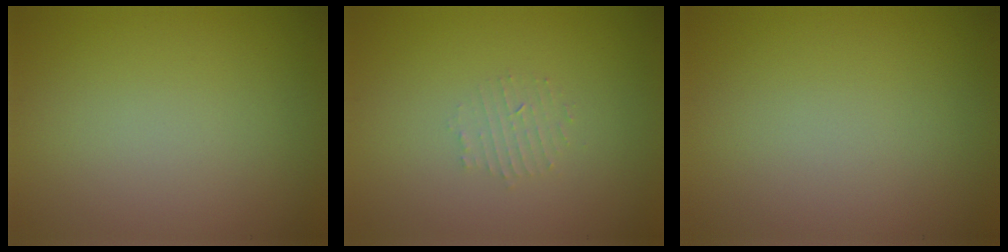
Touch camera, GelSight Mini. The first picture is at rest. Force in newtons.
{"total": 1.2, "press": 1.1, "slide": 0.2}
{"total": 0.0}